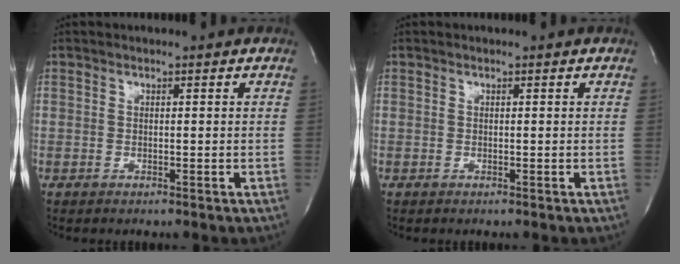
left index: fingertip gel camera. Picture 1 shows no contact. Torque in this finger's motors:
{"motor_torque": [0.00, 0.00, 0.00, 0.00]}